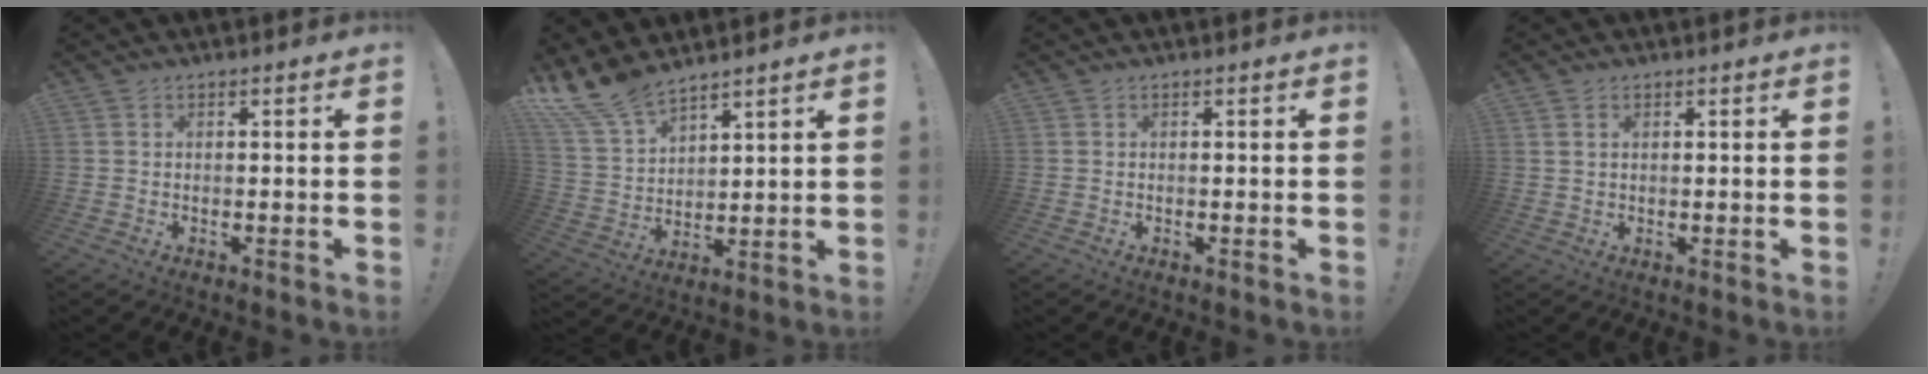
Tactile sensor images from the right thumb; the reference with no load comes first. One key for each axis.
{"total": 12.0, "fx": 10.3, "fy": 4.6, "fz": 4.0, "tx": -0.096, "ty": -0.064, "tz": 0.199}
{"total": 0.0}
{"total": 1.5, "fx": 0.8, "fy": 0.9, "fz": 0.9, "tx": -0.011, "ty": 0.000, "tz": 0.013}